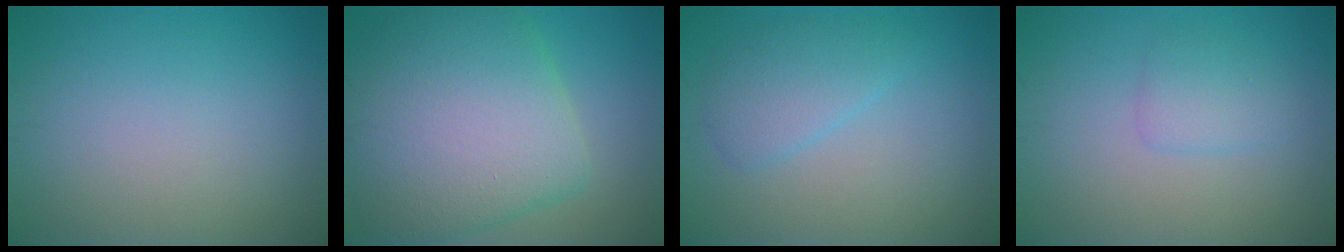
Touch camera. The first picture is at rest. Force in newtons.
{"total": 10.9, "press": 10.9, "slide": 0.4}
{"total": 2.7, "press": 2.7, "slide": 0.2}
{"total": 1.8, "press": 1.8, "slide": 0.0}